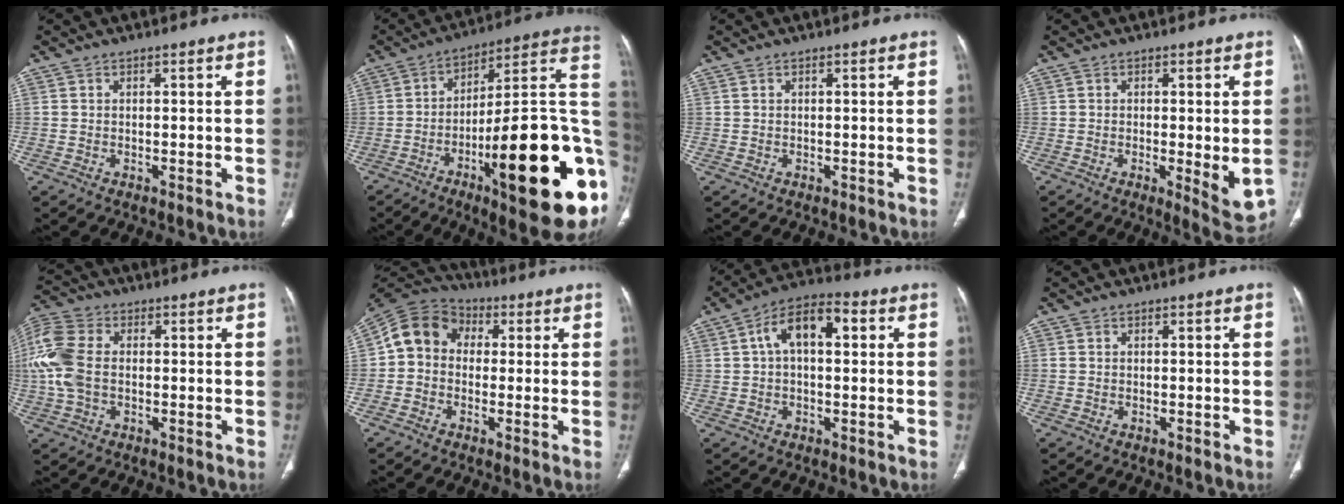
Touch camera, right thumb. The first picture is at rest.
{"total": 31.2, "force": [-8.2, 8.2, 29.0], "torque": [-0.336, 0.021, -0.120]}
{"total": 0.0}
{"total": 7.2, "force": [-1.4, 2.2, 6.7], "torque": [-0.086, -0.019, -0.016]}
{"total": 11.3, "force": [0.0, 7.5, 8.5], "torque": [-0.212, 0.022, -0.004]}
{"total": 9.8, "force": [0.2, 8.5, 4.9], "torque": [-0.076, 0.031, -0.013]}
{"total": 9.9, "force": [2.1, 5.4, 8.1], "torque": [-0.130, 0.033, 0.026]}
{"total": 0.0}